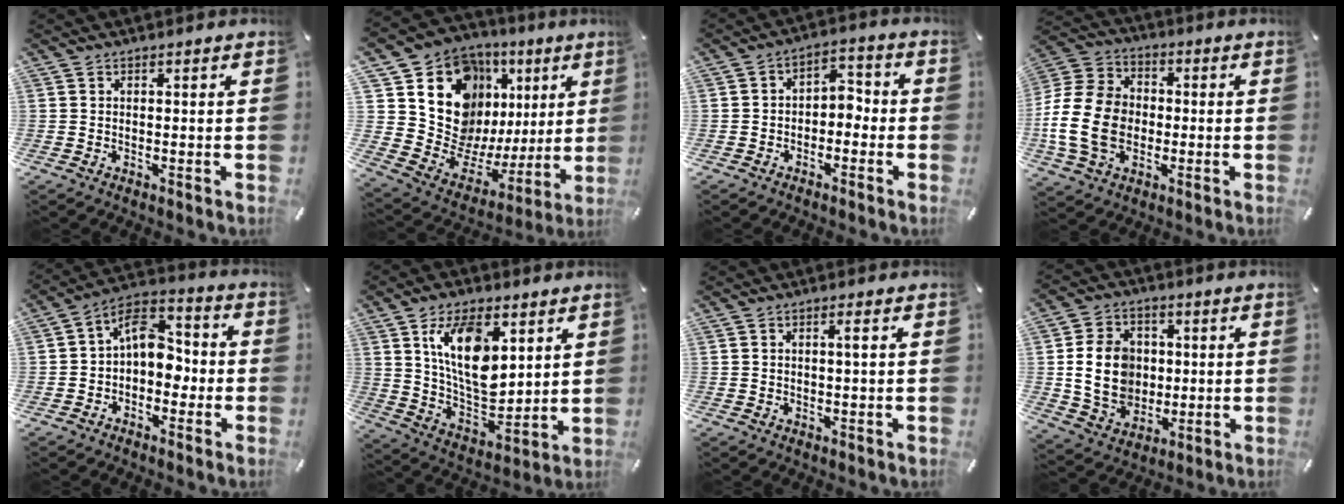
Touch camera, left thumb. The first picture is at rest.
{"total": 15.2, "force": [5.2, 12.7, 6.5], "torque": [-0.095, -0.063, 0.114]}
{"total": 4.2, "force": [-2.4, 2.9, 1.8], "torque": [-0.034, 0.015, -0.050]}
{"total": 16.1, "force": [-2.8, 12.5, 9.7], "torque": [-0.212, 0.020, -0.052]}
{"total": 9.3, "force": [-0.7, 6.8, 6.3], "torque": [-0.097, 0.006, -0.016]}
{"total": 16.3, "force": [6.5, 9.2, 11.8], "torque": [-0.223, -0.018, 0.114]}
{"total": 1.6, "force": [0.4, 0.3, 1.5], "torque": [-0.030, 0.003, 0.004]}
{"total": 13.0, "force": [0.6, 11.0, 7.0], "torque": [-0.145, 0.010, 0.015]}